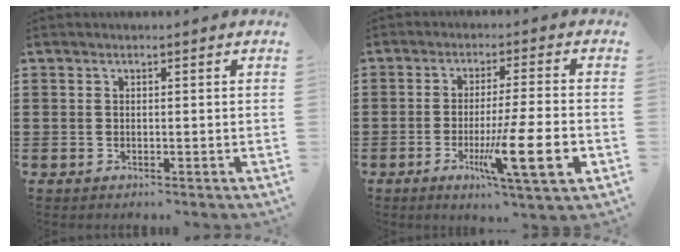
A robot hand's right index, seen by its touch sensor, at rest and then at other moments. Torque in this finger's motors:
{"motor_torque": [1.92, -0.22, 0.49, 0.21]}